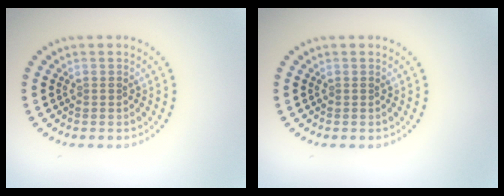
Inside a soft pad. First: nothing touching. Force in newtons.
{"total": 0.0}